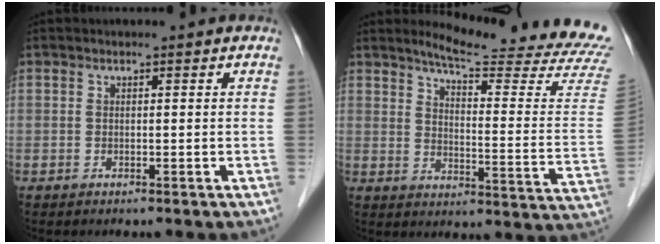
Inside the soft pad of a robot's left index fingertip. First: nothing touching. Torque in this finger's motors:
{"motor_torque": [-1.04, -1.10, 0.05, 0.01]}